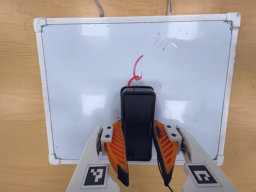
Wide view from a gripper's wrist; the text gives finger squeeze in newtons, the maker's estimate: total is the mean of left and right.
{"total": 8.9, "left": 6.8, "right": 11.1}